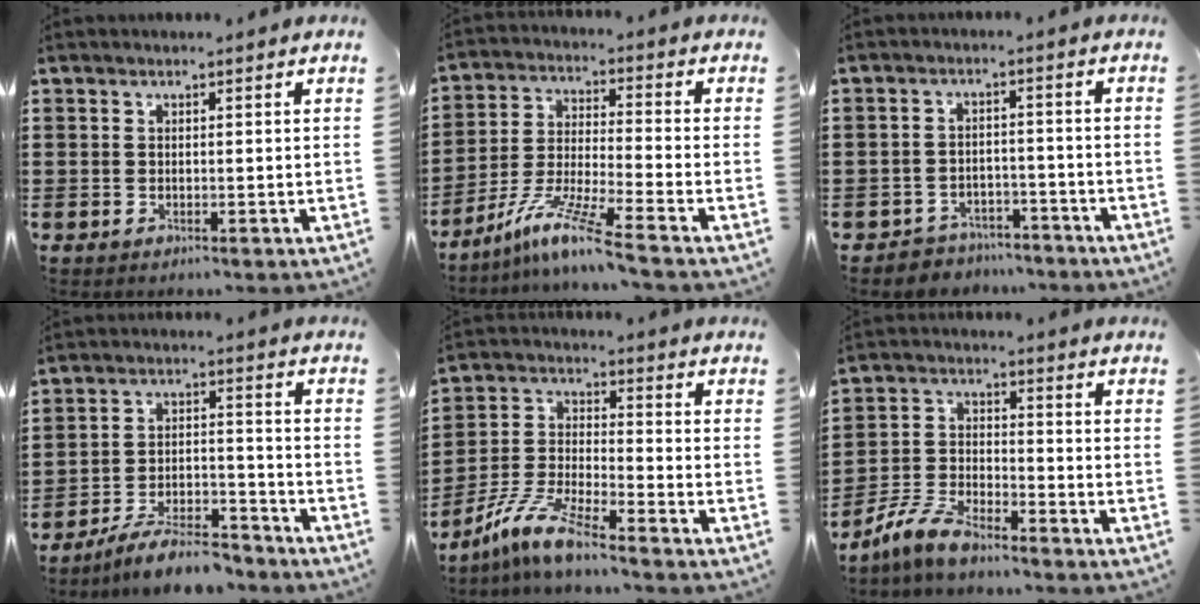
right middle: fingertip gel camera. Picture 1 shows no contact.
{"total": 9.2, "force": [-7.2, -0.1, 5.7], "torque": [-0.123, -0.012, -0.144]}
{"total": 3.5, "force": [-3.4, 0.9, -0.3], "torque": [-0.005, 0.003, -0.074]}
{"total": 8.4, "force": [-7.5, 1.2, 3.5], "torque": [-0.057, 0.017, -0.140]}
{"total": 8.4, "force": [-7.0, 0.2, 4.6], "torque": [-0.119, -0.011, -0.148]}
{"total": 7.1, "force": [-6.3, 1.2, 3.2], "torque": [-0.089, -0.003, -0.129]}